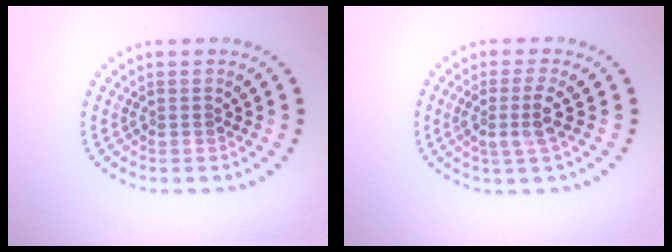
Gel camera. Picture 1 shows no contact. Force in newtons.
{"total": 2.4, "press": 1.9, "slide": 1.6}